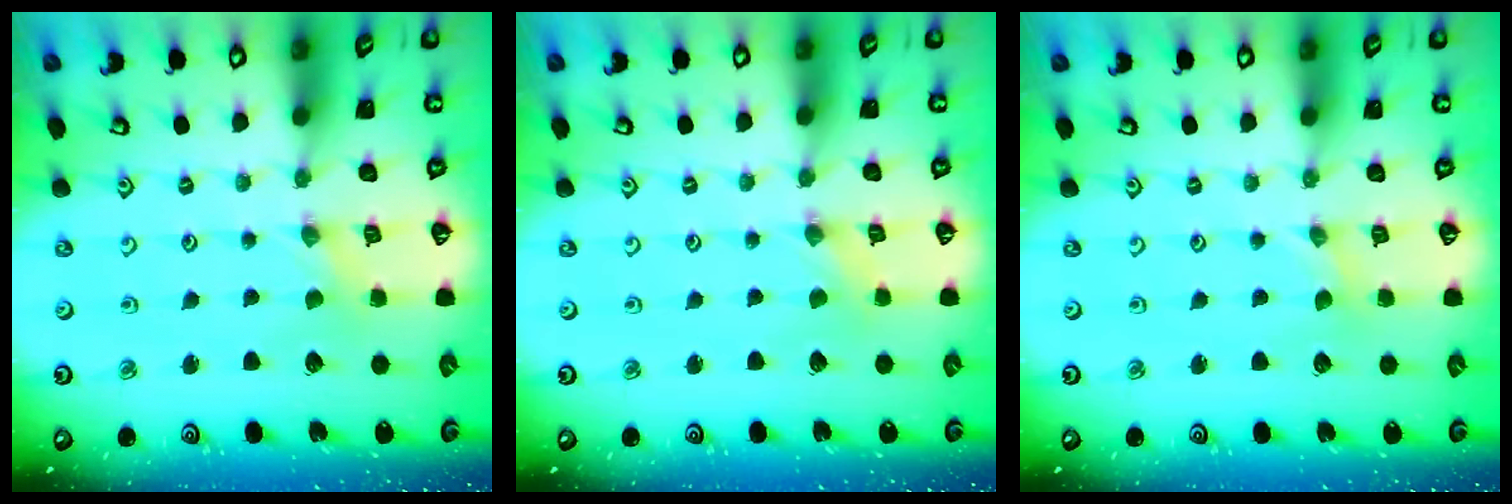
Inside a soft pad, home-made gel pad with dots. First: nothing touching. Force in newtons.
{"total": 0.0}
{"total": 0.0}